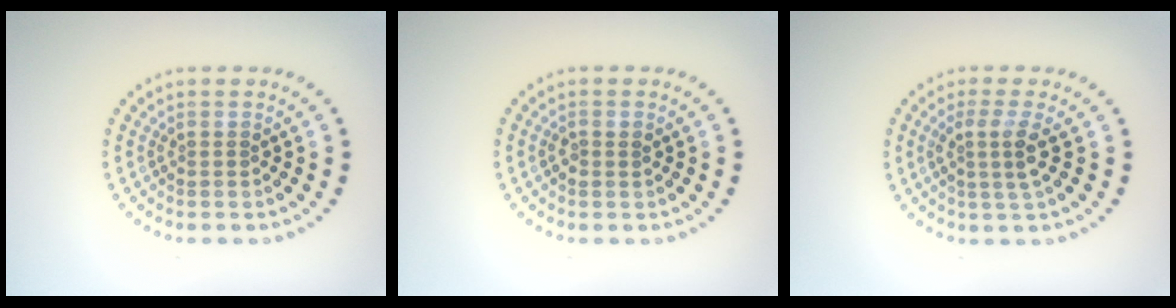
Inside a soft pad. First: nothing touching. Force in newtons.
{"total": 0.9, "press": 0.8, "slide": 0.2}
{"total": 2.4, "press": 1.9, "slide": 1.6}